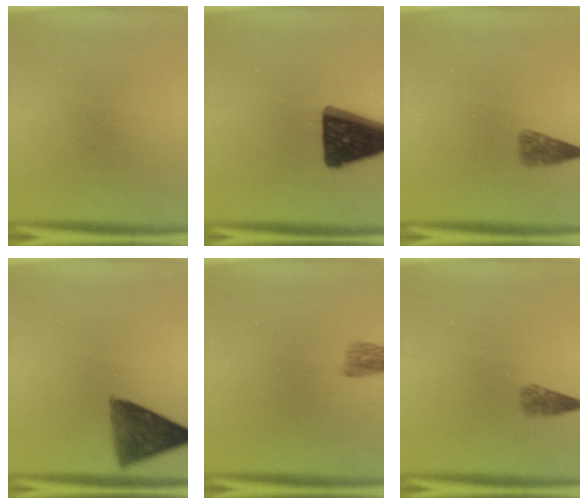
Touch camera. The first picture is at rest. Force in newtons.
{"total": 16.6}
{"total": 2.5}
{"total": 8.6}
{"total": 2.5}
{"total": 1.9}